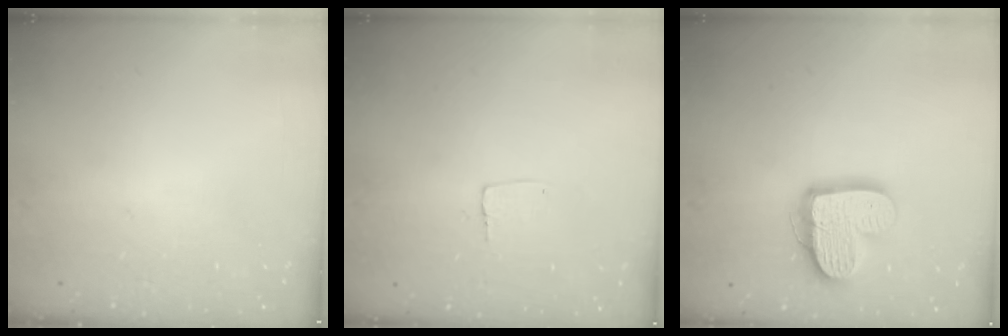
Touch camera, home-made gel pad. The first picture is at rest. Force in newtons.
{"total": 3.8, "press": 3.8, "slide": 0.1}
{"total": 15.7, "press": 15.7, "slide": 1.4}